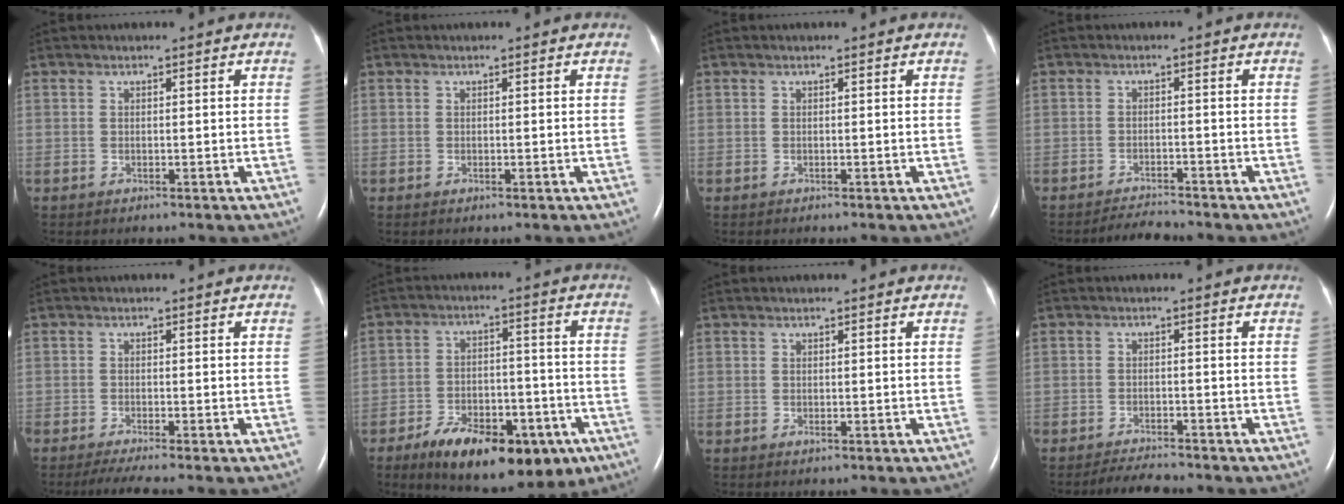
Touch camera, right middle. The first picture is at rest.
{"total": 0.0}
{"total": 0.0}
{"total": 2.9, "force": [-2.9, -0.3, 0.0], "torque": [-0.008, -0.017, -0.047]}
{"total": 3.9, "force": [-3.1, -0.3, 2.3], "torque": [-0.043, -0.011, -0.057]}
{"total": 17.0, "force": [-10.1, 7.5, 11.4], "torque": [-0.155, 0.003, -0.148]}
{"total": 0.0}
{"total": 3.9, "force": [-3.8, 0.1, 0.9], "torque": [-0.021, -0.016, -0.063]}